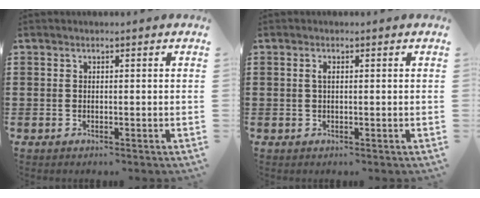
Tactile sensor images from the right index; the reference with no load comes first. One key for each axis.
{"total": 1.0, "fx": 0.2, "fy": 0.4, "fz": 0.9, "tx": -0.019, "ty": 0.002, "tz": 0.002}